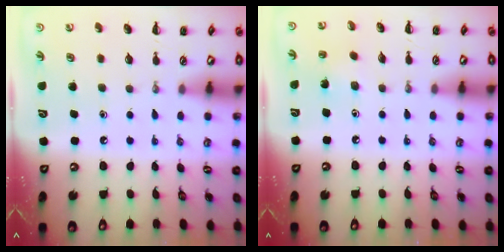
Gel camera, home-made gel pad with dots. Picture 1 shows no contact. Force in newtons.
{"total": 2.6, "press": 2.5, "slide": 0.8}